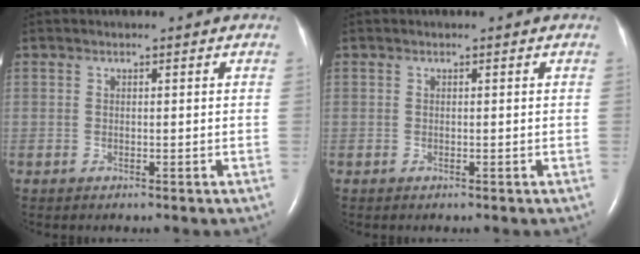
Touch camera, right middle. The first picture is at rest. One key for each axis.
{"total": 0.0}